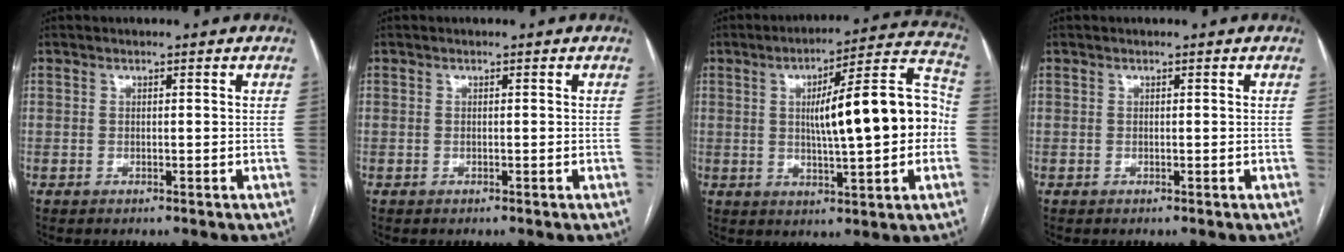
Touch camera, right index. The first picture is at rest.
{"total": 0.0}
{"total": 17.2, "force": [0.1, 2.7, 17.0], "torque": [-0.244, 0.038, 0.001]}
{"total": 0.0}